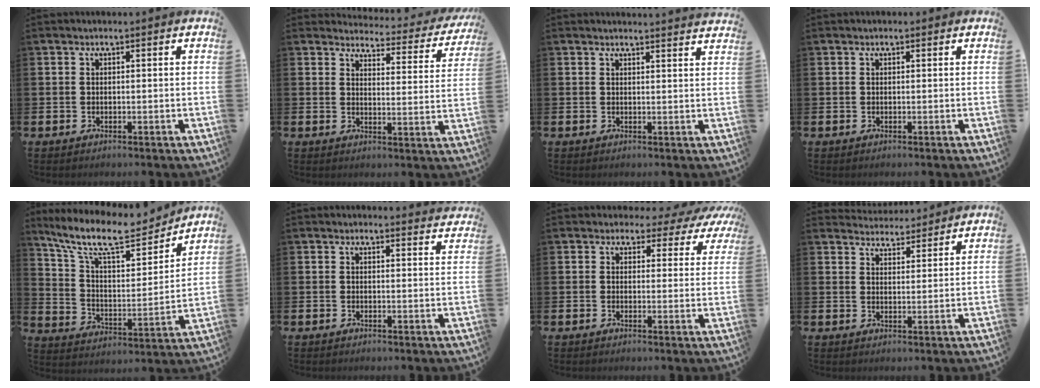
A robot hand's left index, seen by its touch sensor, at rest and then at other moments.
{"total": 3.1, "force": [2.9, 1.0, 0.6], "torque": [-0.018, -0.033, 0.042]}
{"total": 2.0, "force": [2.0, -0.2, -0.3], "torque": [0.012, -0.019, 0.033]}
{"total": 0.0}
{"total": 12.0, "force": [10.3, 3.1, 5.4], "torque": [-0.135, -0.061, 0.177]}
{"total": 1.3, "force": [1.3, 0.3, 0.0], "torque": [0.006, -0.008, 0.021]}
{"total": 2.3, "force": [1.2, 1.8, 0.6], "torque": [-0.013, -0.012, 0.012]}
{"total": 3.9, "force": [3.8, 0.7, -0.3], "torque": [-0.004, -0.023, 0.070]}